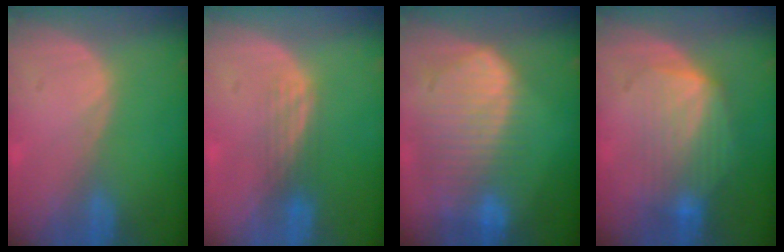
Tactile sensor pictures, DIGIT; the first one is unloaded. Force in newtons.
{"total": 2.8, "press": 2.5, "slide": 1.3}
{"total": 10.6, "press": 9.1, "slide": 5.3}
{"total": 7.2, "press": 7.1, "slide": 1.0}